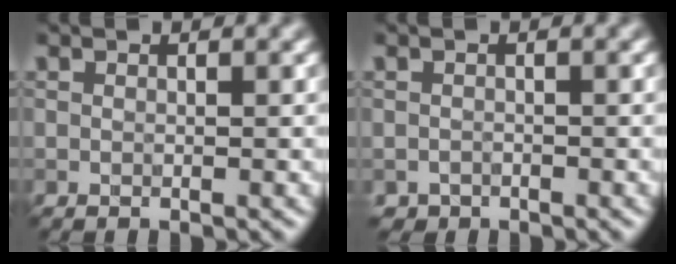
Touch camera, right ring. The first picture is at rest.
{"total": 1.0, "force": [-0.7, 0.5, -0.3], "torque": [0.013, 0.001, -0.015]}